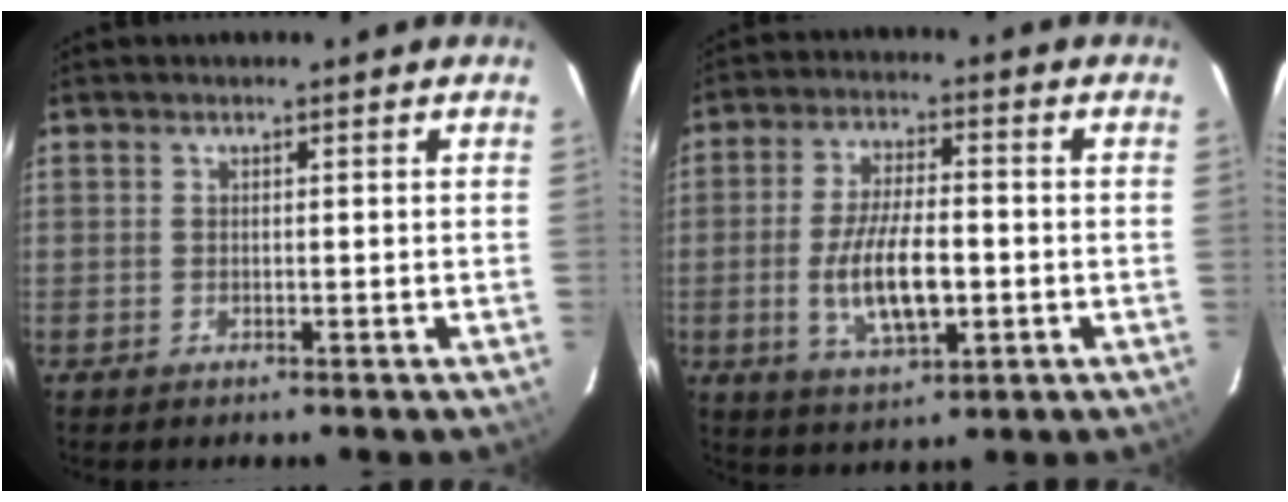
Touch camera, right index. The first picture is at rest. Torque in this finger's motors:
{"motor_torque": [0.64, 0.12, 0.55, 0.15]}